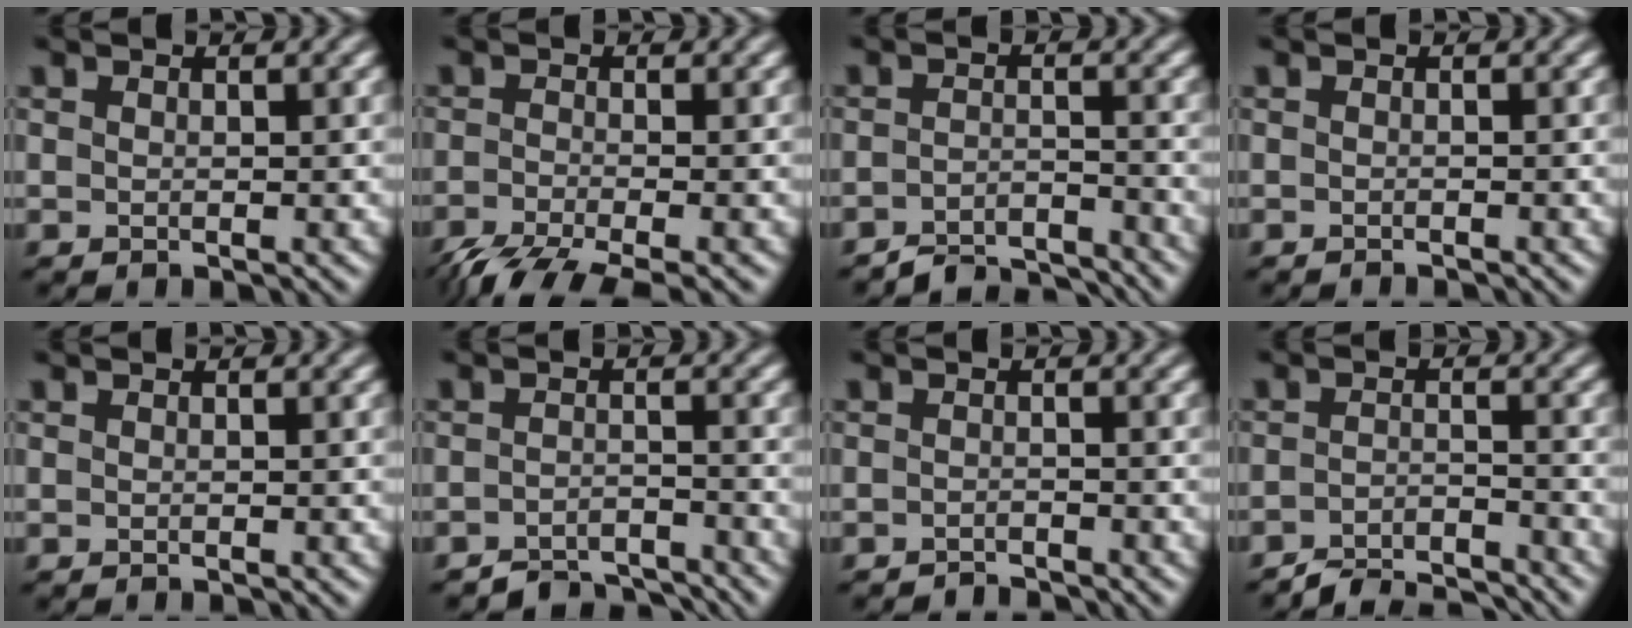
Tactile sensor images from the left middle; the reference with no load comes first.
{"total": 6.1, "force": [-4.5, 1.3, 3.8], "torque": [-0.069, -0.017, -0.090]}
{"total": 4.7, "force": [-4.5, 0.8, 1.2], "torque": [-0.020, 0.001, -0.077]}
{"total": 1.2, "force": [-1.2, 0.0, 0.1], "torque": [0.001, -0.002, -0.019]}
{"total": 0.0}
{"total": 4.1, "force": [-4.0, 0.8, 0.8], "torque": [-0.011, 0.000, -0.068]}
{"total": 1.8, "force": [-1.8, 0.1, 0.1], "torque": [0.002, 0.007, -0.032]}
{"total": 4.7, "force": [-4.5, 0.7, 1.2], "torque": [-0.024, 0.000, -0.079]}